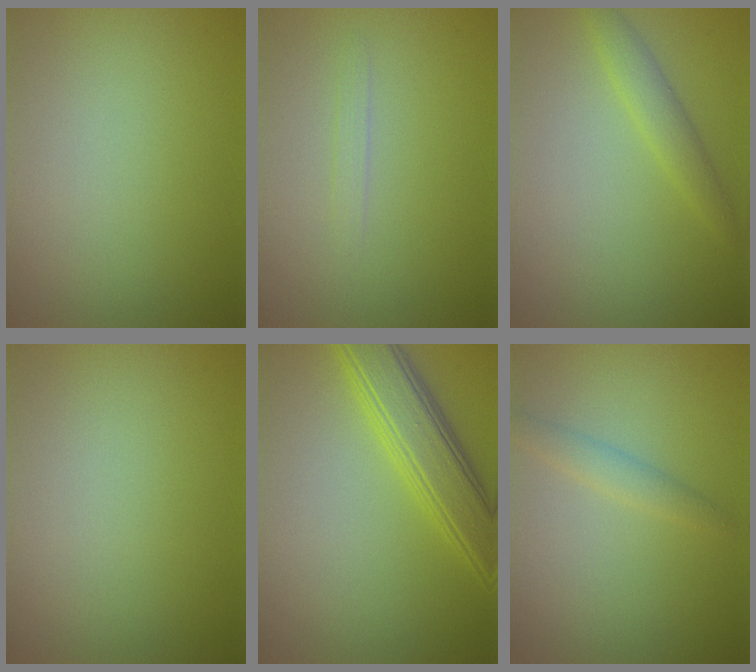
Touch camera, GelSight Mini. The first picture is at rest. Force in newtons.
{"total": 0.8, "press": 0.8, "slide": 0.0}
{"total": 2.0, "press": 2.0, "slide": 0.2}
{"total": 0.0}
{"total": 5.3, "press": 5.3, "slide": 0.3}
{"total": 1.5, "press": 1.5, "slide": 0.1}